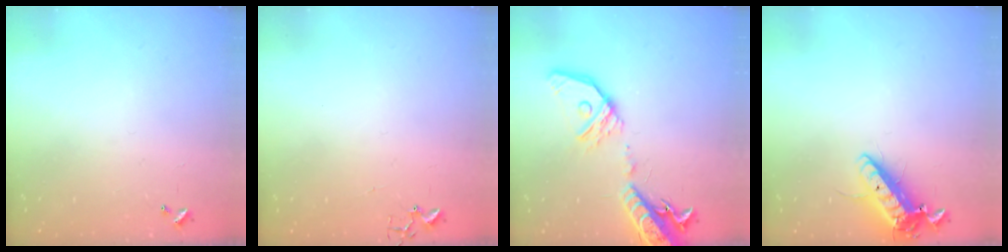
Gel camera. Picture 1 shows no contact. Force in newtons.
{"total": 1.9, "press": 1.9, "slide": 0.2}
{"total": 19.6, "press": 19.2, "slide": 4.0}
{"total": 14.3, "press": 14.0, "slide": 2.8}